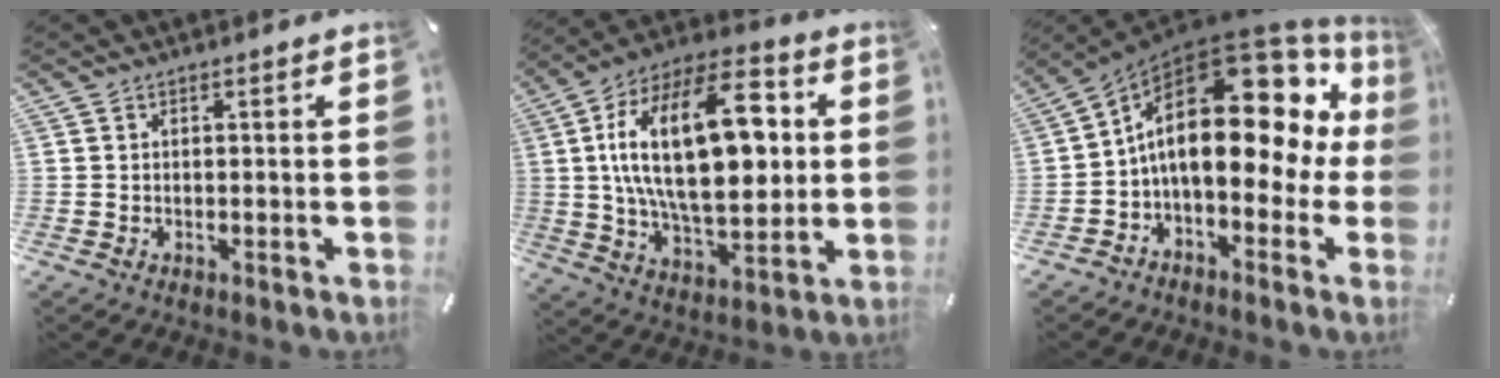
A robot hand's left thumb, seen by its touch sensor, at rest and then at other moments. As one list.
[{"total": 27.7, "force": [4.5, 14.7, 23.0], "torque": [-0.411, 0.000, 0.068]}, {"total": 21.5, "force": [4.4, 11.2, 17.8], "torque": [-0.280, -0.040, 0.072]}]